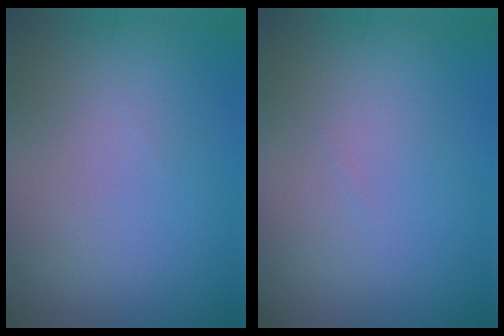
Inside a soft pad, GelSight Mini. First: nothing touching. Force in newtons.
{"total": 0.0}